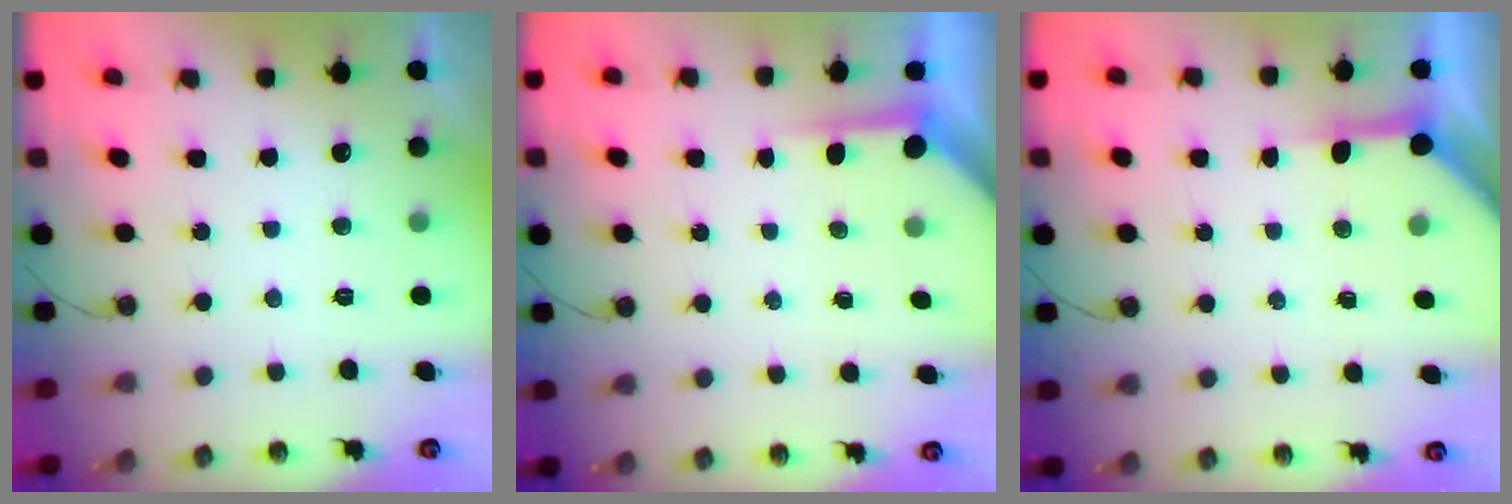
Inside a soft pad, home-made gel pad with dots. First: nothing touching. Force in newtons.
{"total": 3.5, "press": 3.4, "slide": 0.3}
{"total": 6.5, "press": 6.5, "slide": 0.4}